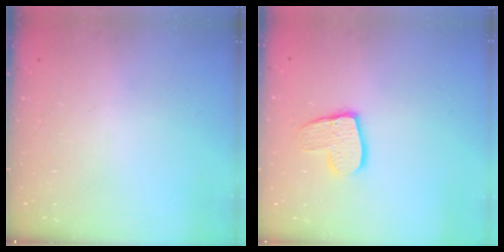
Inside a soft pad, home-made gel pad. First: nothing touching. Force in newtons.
{"total": 10.8, "press": 10.7, "slide": 0.7}